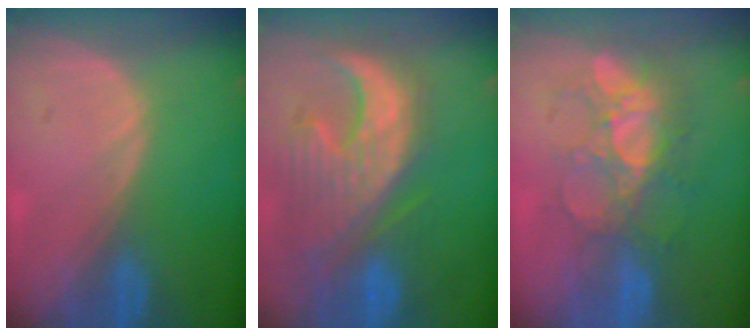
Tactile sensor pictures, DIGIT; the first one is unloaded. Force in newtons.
{"total": 12.4, "press": 11.2, "slide": 5.4}
{"total": 8.3, "press": 7.7, "slide": 3.1}